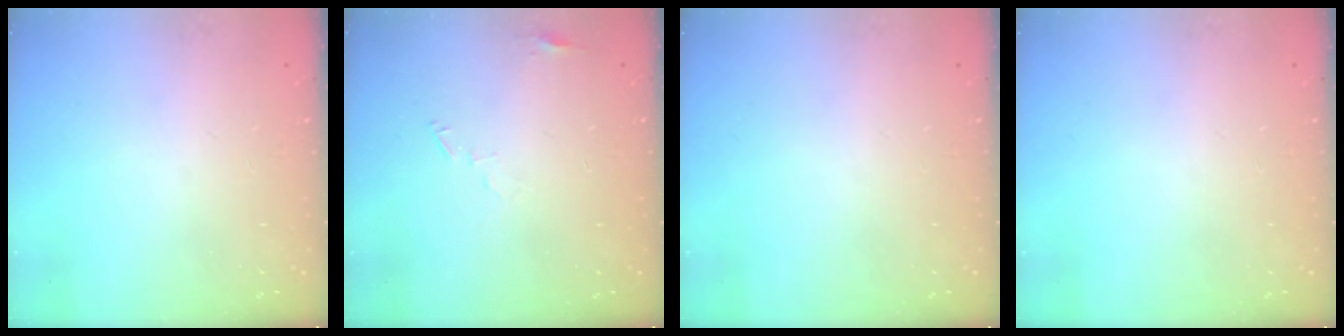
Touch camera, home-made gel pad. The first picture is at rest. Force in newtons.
{"total": 3.0, "press": 3.0, "slide": 0.2}
{"total": 0.0}
{"total": 0.0}